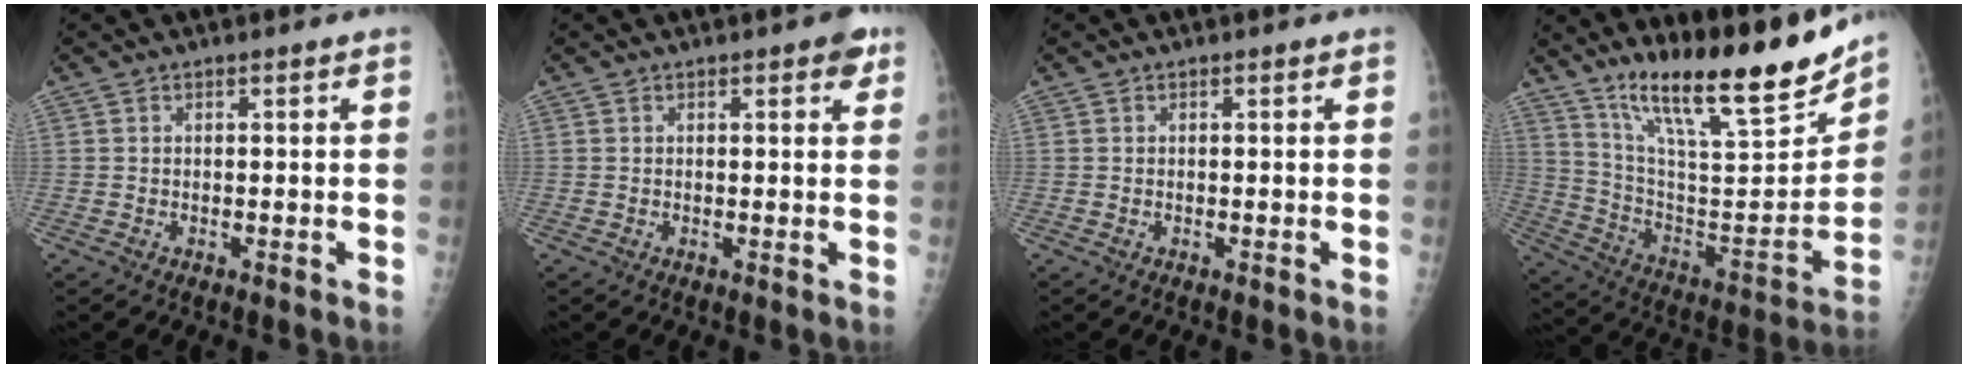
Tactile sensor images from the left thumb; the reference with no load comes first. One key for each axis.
{"total": 2.7, "fx": 1.4, "fy": 1.1, "fz": 2.0, "tx": -0.013, "ty": -0.002, "tz": 0.013}
{"total": 0.0}
{"total": 24.1, "fx": 17.5, "fy": 5.1, "fz": 15.8, "tx": -0.223, "ty": -0.083, "tz": 0.299}